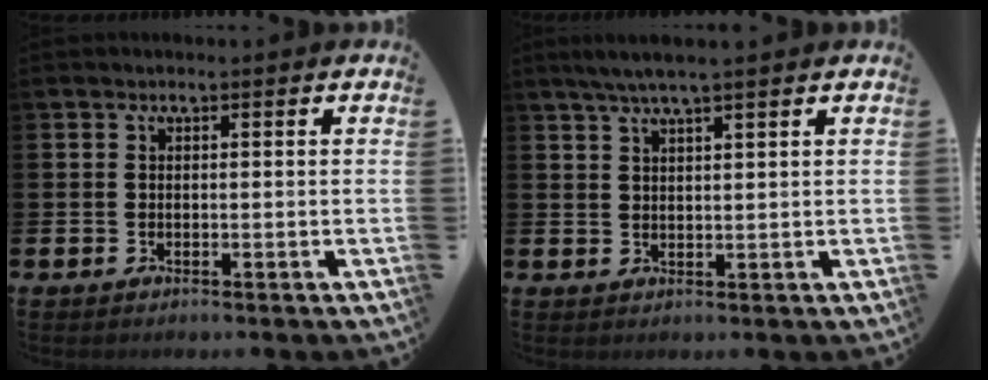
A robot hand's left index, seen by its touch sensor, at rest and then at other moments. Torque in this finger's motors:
{"motor_torque": [0.75, -0.63, 0.63, 0.16]}